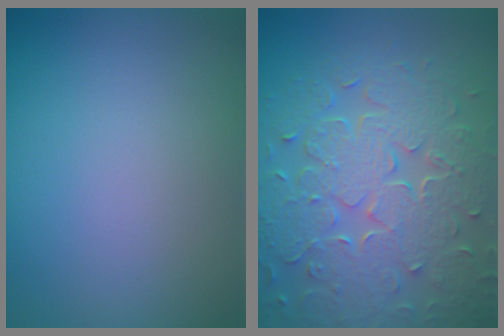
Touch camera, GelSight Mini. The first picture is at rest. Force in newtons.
{"total": 8.8, "press": 6.3, "slide": 6.1}